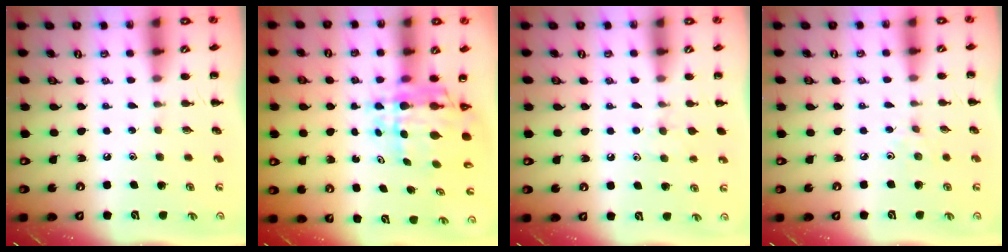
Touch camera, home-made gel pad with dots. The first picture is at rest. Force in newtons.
{"total": 8.1, "press": 7.7, "slide": 2.5}
{"total": 6.5, "press": 6.2, "slide": 1.9}
{"total": 2.7, "press": 2.5, "slide": 0.9}